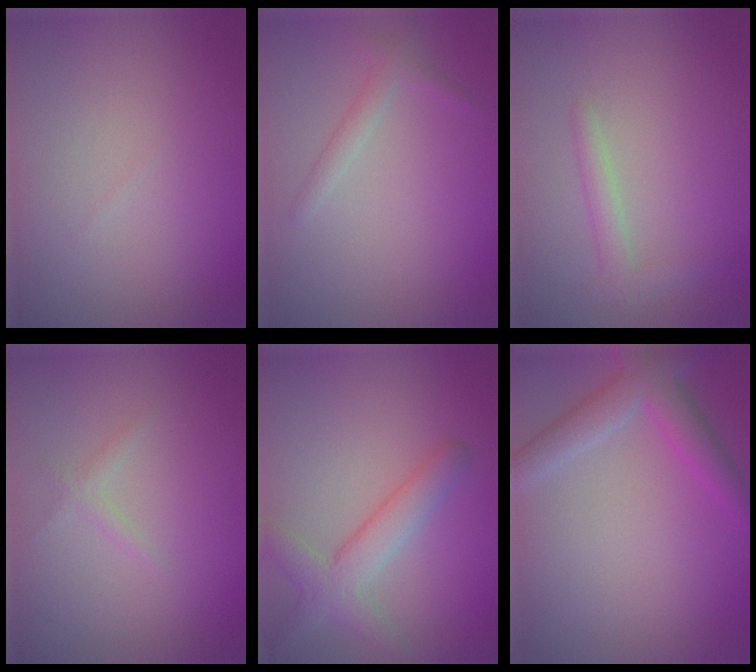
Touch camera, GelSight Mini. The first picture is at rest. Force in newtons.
{"total": 1.5, "press": 1.4, "slide": 0.1}
{"total": 1.6, "press": 1.6, "slide": 0.1}
{"total": 0.9, "press": 0.9, "slide": 0.0}
{"total": 3.8, "press": 3.8, "slide": 0.2}
{"total": 4.0, "press": 4.0, "slide": 0.2}